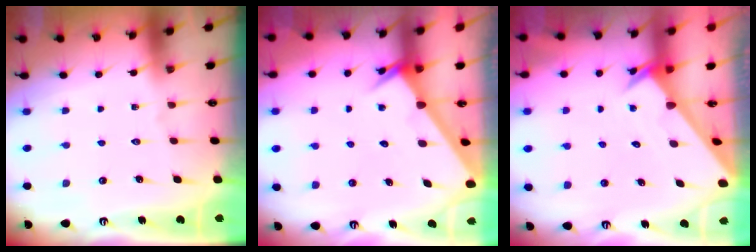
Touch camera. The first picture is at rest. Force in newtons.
{"total": 2.6, "press": 2.6, "slide": 0.1}
{"total": 2.0, "press": 2.0, "slide": 0.2}